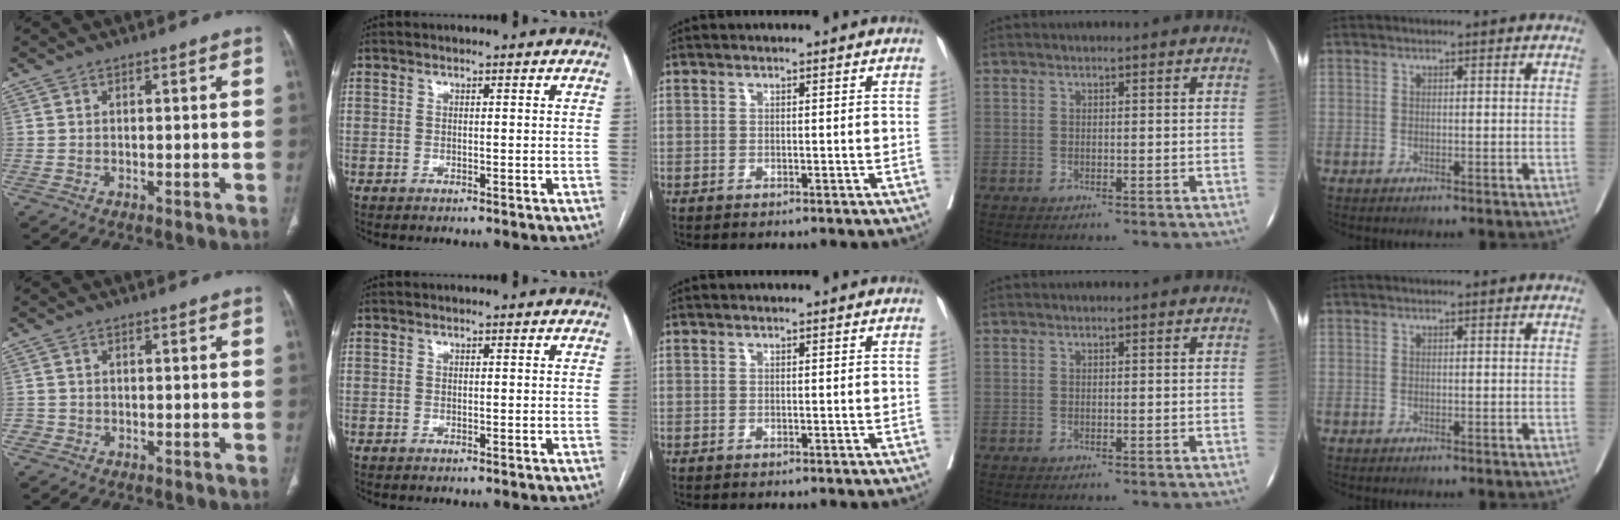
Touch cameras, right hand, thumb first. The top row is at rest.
{"thumb": {"total": 1.3, "force": [-0.5, 1.2, -0.1], "torque": [0.011, 0.007, -0.014]}}